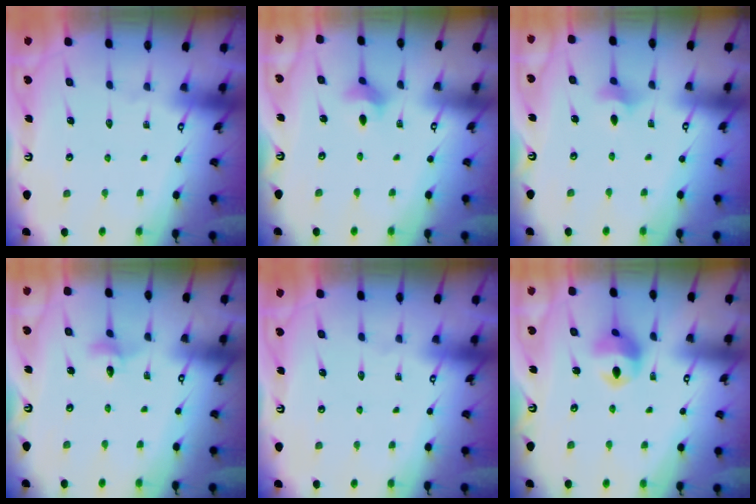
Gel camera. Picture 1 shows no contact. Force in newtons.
{"total": 3.0, "press": 3.0, "slide": 0.3}
{"total": 3.4, "press": 3.3, "slide": 0.7}
{"total": 3.4, "press": 3.4, "slide": 0.3}
{"total": 0.0}
{"total": 9.9, "press": 9.8, "slide": 1.2}